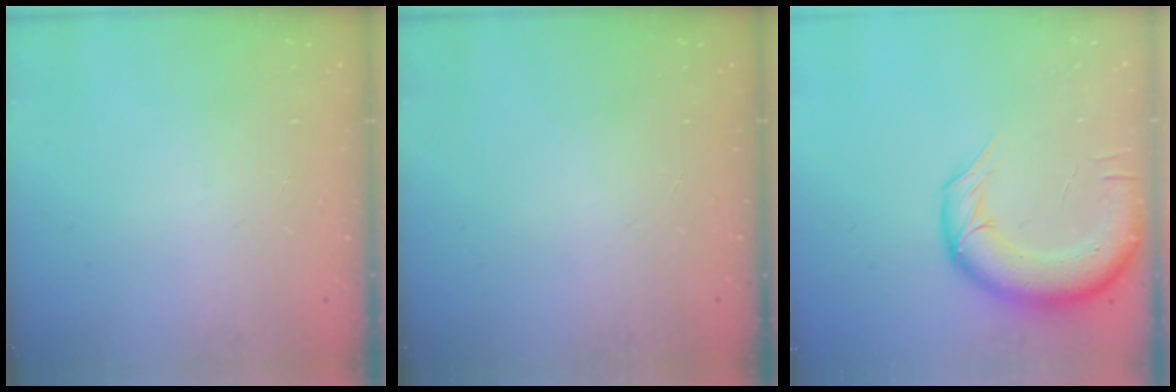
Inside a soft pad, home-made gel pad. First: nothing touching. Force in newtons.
{"total": 0.0}
{"total": 13.9, "press": 13.4, "slide": 3.7}